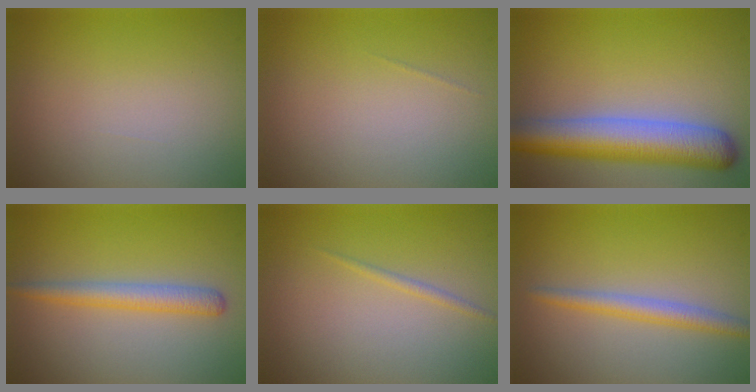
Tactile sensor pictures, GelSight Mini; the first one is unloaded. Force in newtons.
{"total": 0.0}
{"total": 7.7, "press": 7.7, "slide": 0.3}
{"total": 2.6, "press": 2.6, "slide": 0.1}
{"total": 0.7, "press": 0.7, "slide": 0.0}
{"total": 2.3, "press": 2.3, "slide": 0.1}